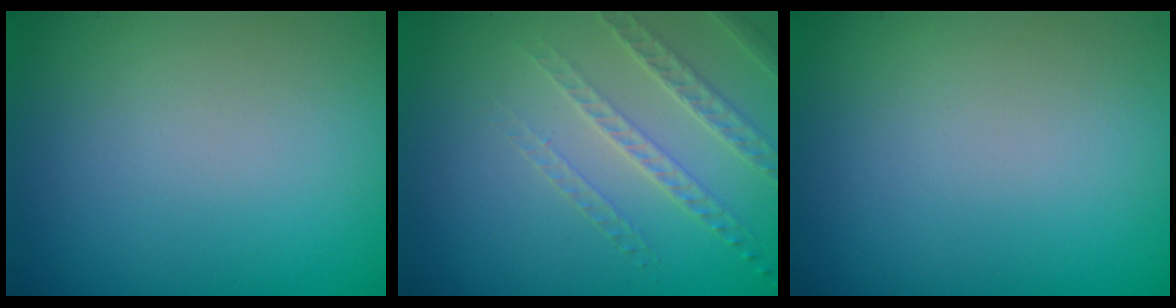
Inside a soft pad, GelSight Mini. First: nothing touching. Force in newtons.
{"total": 1.9, "press": 1.7, "slide": 0.8}
{"total": 0.0}